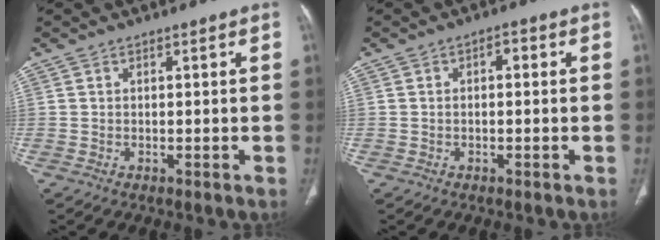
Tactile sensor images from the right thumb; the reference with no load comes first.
{"total": 1.7, "force": [0.3, 0.9, 1.5], "torque": [-0.019, 0.009, -0.001]}